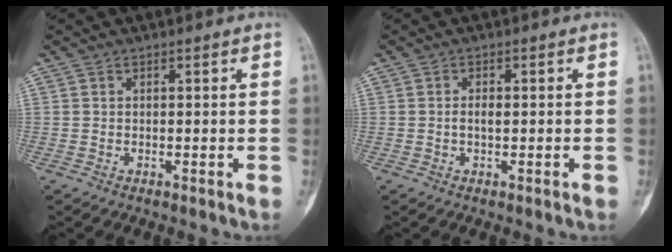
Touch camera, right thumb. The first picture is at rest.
{"total": 1.6, "force": [-0.2, 0.6, 1.5], "torque": [-0.030, 0.000, -0.006]}